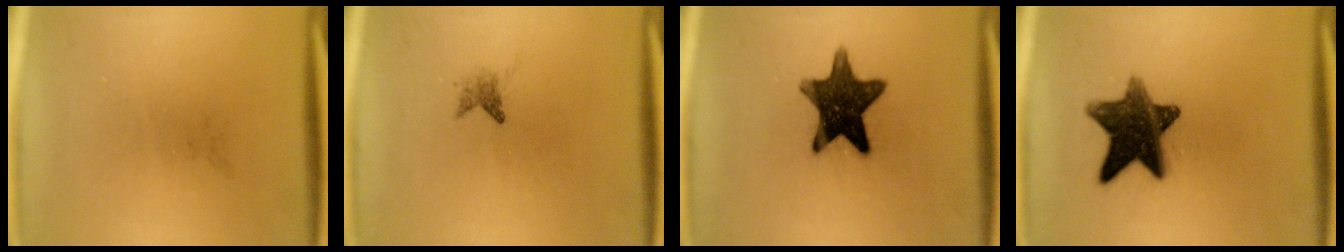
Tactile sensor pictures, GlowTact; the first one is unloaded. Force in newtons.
{"total": 1.2}
{"total": 13.5}
{"total": 12.5}